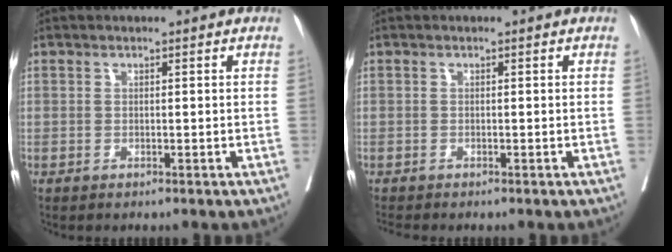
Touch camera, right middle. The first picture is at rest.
{"total": 1.2, "force": [-1.2, -0.1, 0.3], "torque": [-0.007, -0.003, -0.022]}